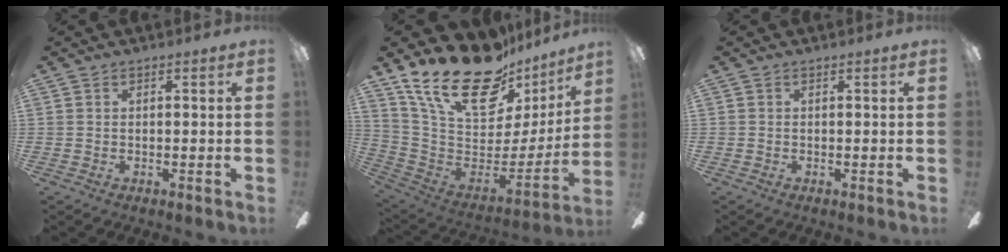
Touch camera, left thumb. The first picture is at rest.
{"total": 26.8, "force": [18.3, 12.4, 15.2], "torque": [-0.263, -0.121, 0.337]}
{"total": 0.0}